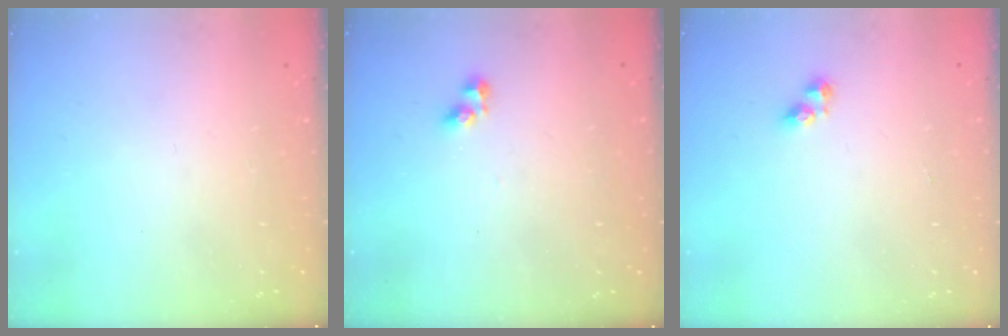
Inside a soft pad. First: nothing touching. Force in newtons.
{"total": 3.9, "press": 3.9, "slide": 0.2}
{"total": 4.1, "press": 4.1, "slide": 0.5}